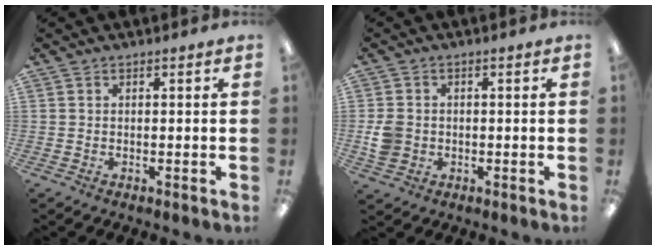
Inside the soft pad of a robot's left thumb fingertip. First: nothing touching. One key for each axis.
{"total": 4.9, "fx": -0.6, "fy": 4.4, "fz": 2.0, "tx": -0.034, "ty": 0.006, "tz": -0.011}